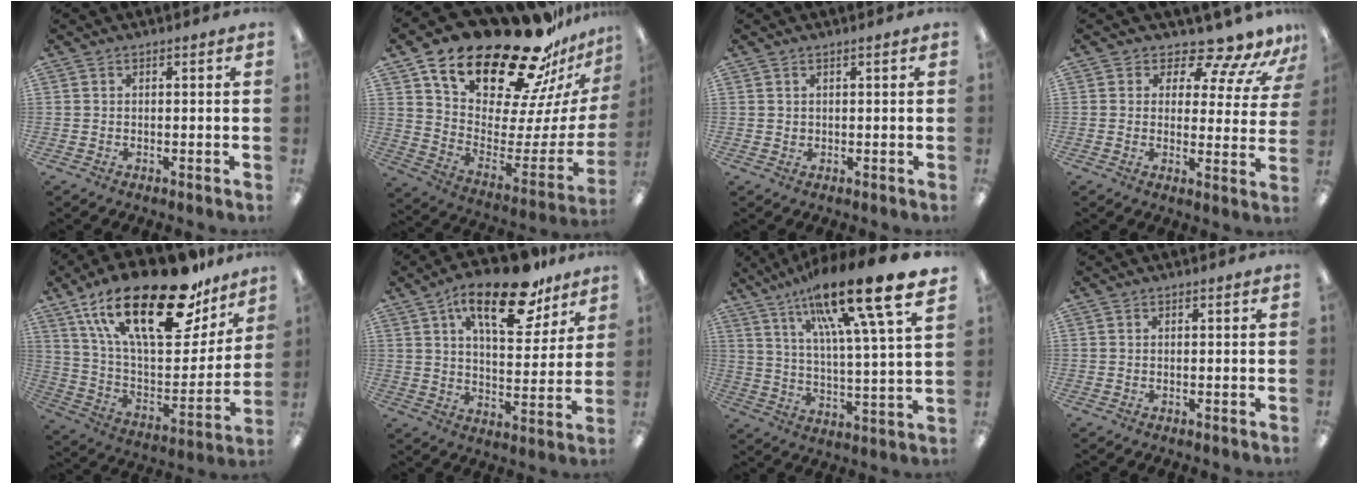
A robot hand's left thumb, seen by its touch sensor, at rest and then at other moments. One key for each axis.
{"total": 25.1, "fx": 19.7, "fy": 8.7, "fz": 12.8, "tx": -0.212, "ty": -0.151, "tz": 0.348}
{"total": 0.7, "fx": 0.5, "fy": 0.5, "fz": 0.2, "tx": -0.005, "ty": 0.002, "tz": 0.008}
{"total": 9.8, "fx": 8.4, "fy": 2.9, "fz": 4.1, "tx": -0.065, "ty": -0.066, "tz": 0.150}
{"total": 29.2, "fx": 17.6, "fy": 11.9, "fz": 20.0, "tx": -0.337, "ty": -0.091, "tz": 0.301}
{"total": 18.7, "fx": 11.5, "fy": 7.8, "fz": 12.6, "tx": -0.187, "ty": -0.054, "tz": 0.186}
{"total": 22.0, "fx": 15.2, "fy": 3.0, "fz": 15.6, "tx": -0.259, "ty": -0.095, "tz": 0.233}
{"total": 0.0}